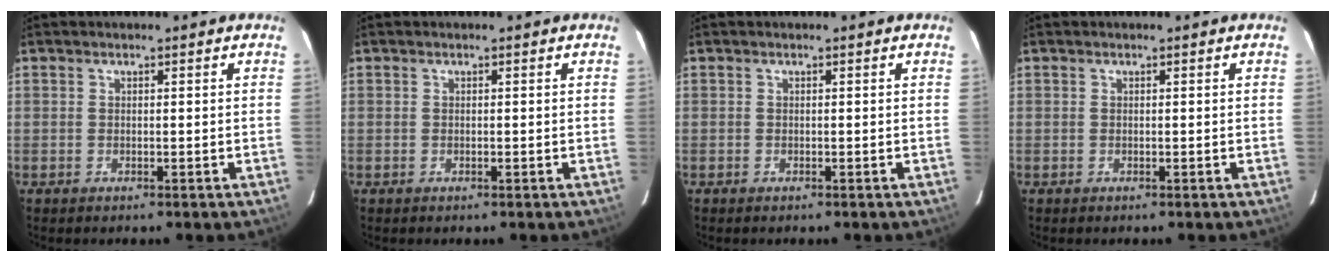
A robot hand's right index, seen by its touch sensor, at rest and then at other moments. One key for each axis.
{"total": 0.0}
{"total": 0.0}
{"total": 0.0}